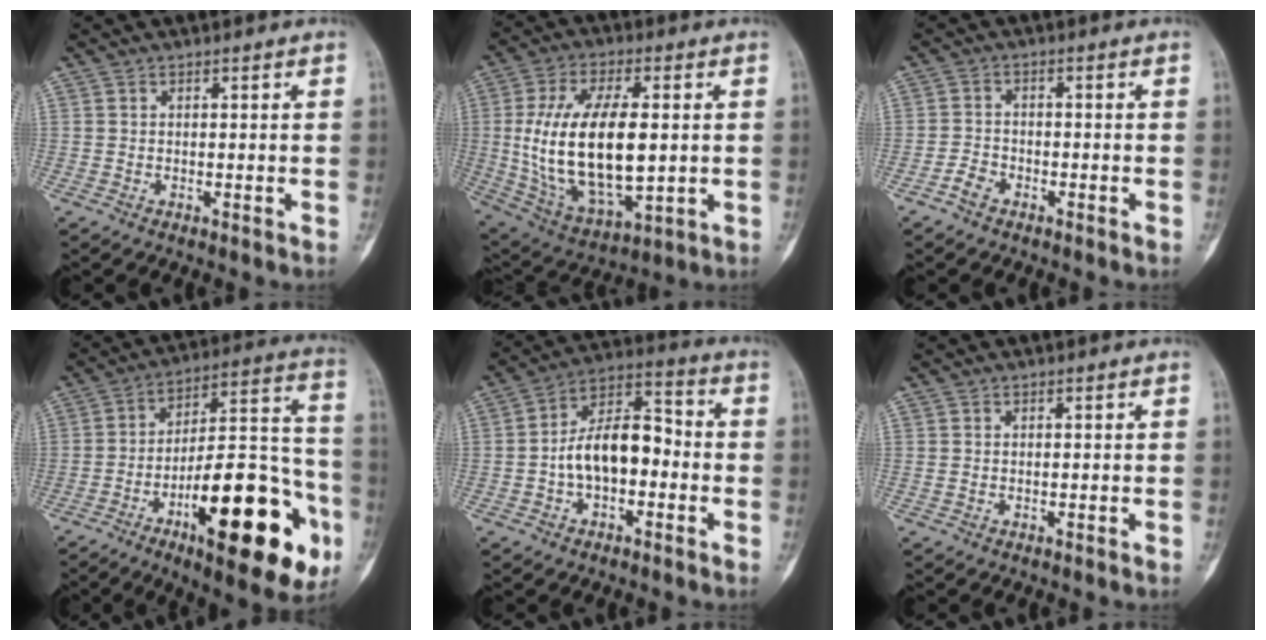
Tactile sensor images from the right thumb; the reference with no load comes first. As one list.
[{"total": 21.8, "force": [0.8, 10.8, 18.9], "torque": [-0.351, -0.010, 0.030]}, {"total": 2.8, "force": [-2.0, 1.6, 1.2], "torque": [-0.022, 0.011, -0.039]}, {"total": 28.7, "force": [-11.6, 10.1, 24.3], "torque": [-0.318, 0.062, -0.162]}, {"total": 12.4, "force": [-2.2, 7.3, 9.9], "torque": [-0.153, 0.050, -0.047]}, {"total": 0.0}]